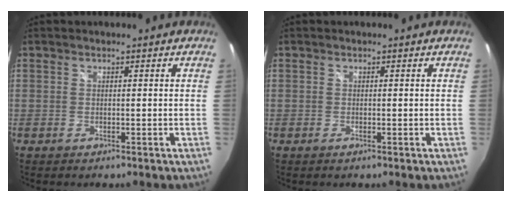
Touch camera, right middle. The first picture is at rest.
{"total": 0.0}